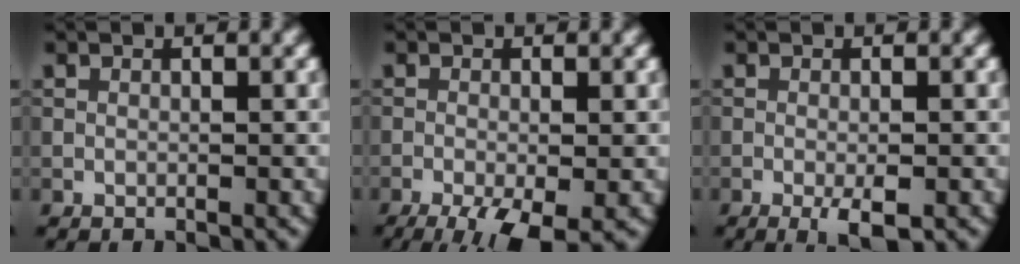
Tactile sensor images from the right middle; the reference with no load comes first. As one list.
[{"total": 6.5, "force": [-3.7, 1.9, 5.0], "torque": [-0.084, -0.014, -0.059]}, {"total": 2.8, "force": [-1.3, 0.6, 2.4], "torque": [-0.043, -0.006, -0.020]}]